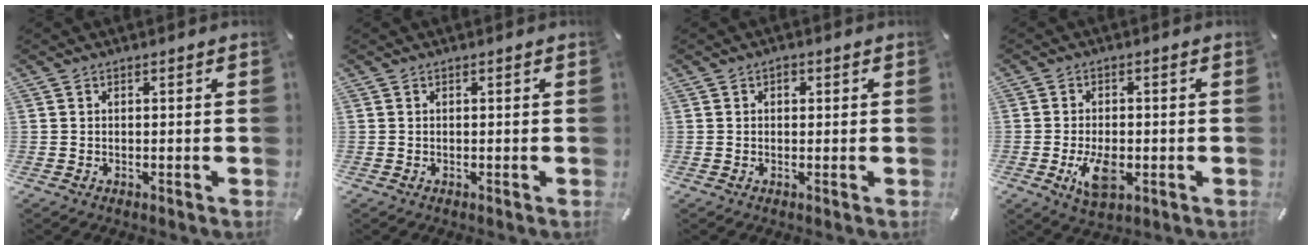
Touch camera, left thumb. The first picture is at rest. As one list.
[{"total": 0.0}, {"total": 1.3, "force": [0.3, 1.0, 0.7], "torque": [-0.005, 0.003, 0.003]}, {"total": 7.5, "force": [-2.0, 4.3, 5.9], "torque": [-0.112, -0.003, -0.039]}]